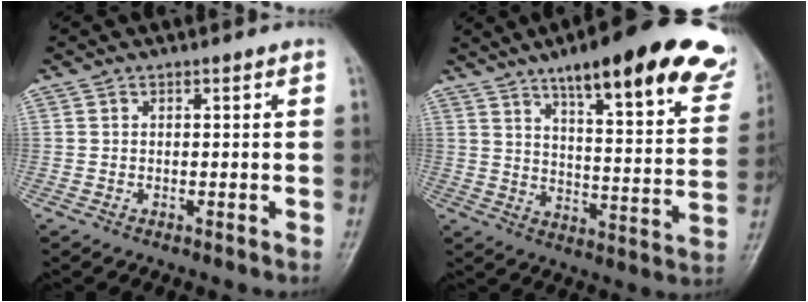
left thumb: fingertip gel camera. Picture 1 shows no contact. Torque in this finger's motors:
{"motor_torque": [0.78, 0.45, 1.51, -1.24, 0.19]}